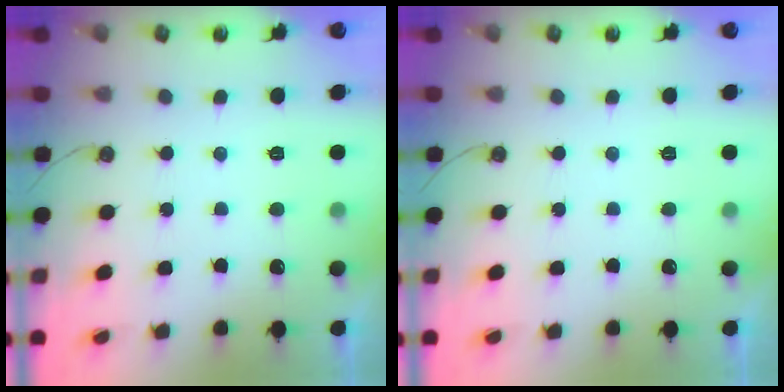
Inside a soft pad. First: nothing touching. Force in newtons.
{"total": 0.0}